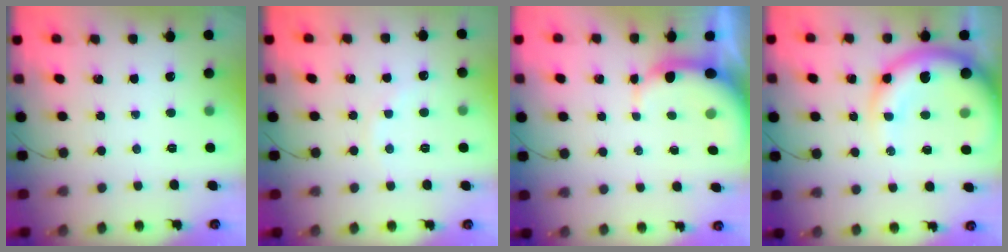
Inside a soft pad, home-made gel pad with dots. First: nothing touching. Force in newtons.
{"total": 4.0, "press": 3.8, "slide": 1.4}
{"total": 6.2, "press": 6.1, "slide": 1.1}
{"total": 14.4, "press": 14.1, "slide": 3.1}